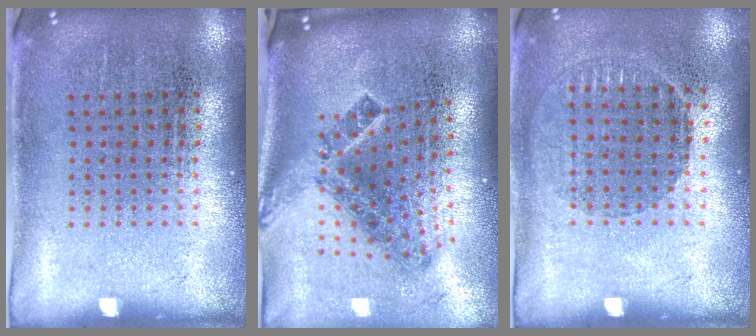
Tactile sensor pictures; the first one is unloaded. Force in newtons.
{"total": 2.0, "press": 1.3, "slide": 1.6}
{"total": 0.9, "press": 0.8, "slide": 0.3}